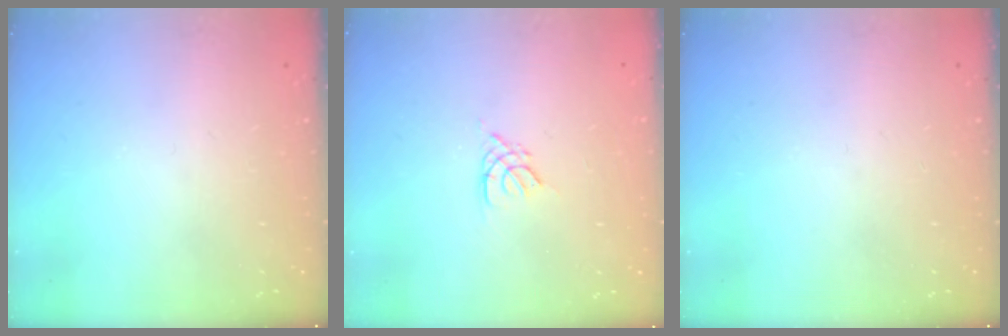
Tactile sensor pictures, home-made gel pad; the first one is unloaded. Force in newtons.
{"total": 2.8, "press": 2.7, "slide": 0.5}
{"total": 0.0}